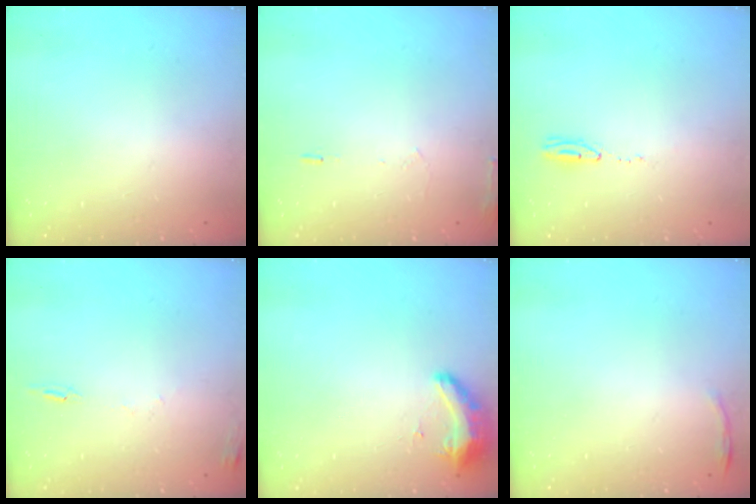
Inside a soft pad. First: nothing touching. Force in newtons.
{"total": 6.4, "press": 6.2, "slide": 1.5}
{"total": 14.6, "press": 5.0, "slide": 13.7}
{"total": 6.0, "press": 6.0, "slide": 0.6}
{"total": 9.0, "press": 8.7, "slide": 2.3}
{"total": 3.4, "press": 3.3, "slide": 0.9}